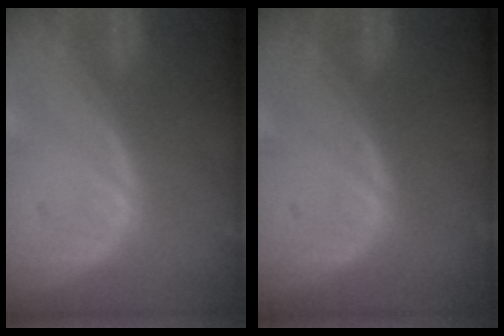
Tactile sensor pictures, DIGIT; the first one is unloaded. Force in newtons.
{"total": 0.0}